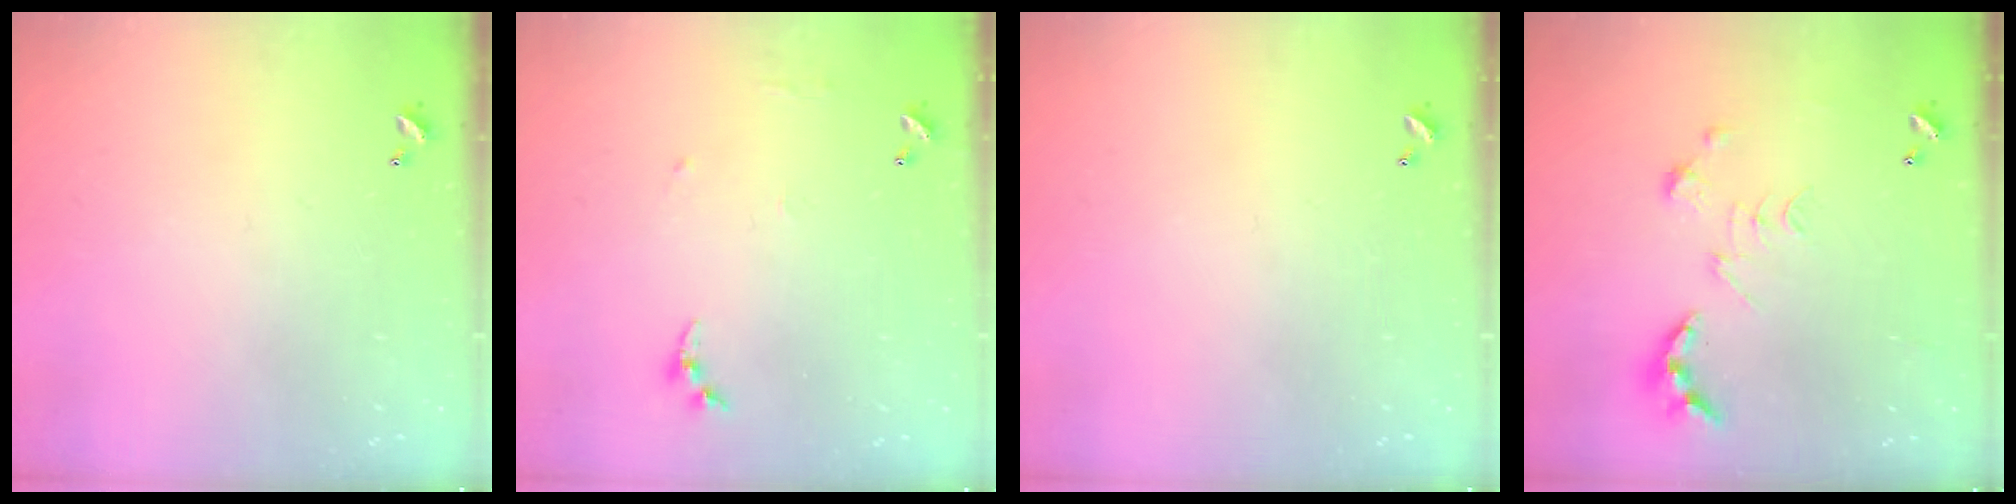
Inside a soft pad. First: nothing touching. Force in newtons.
{"total": 6.5, "press": 6.5, "slide": 0.8}
{"total": 0.0}
{"total": 0.8, "press": 0.8, "slide": 0.3}